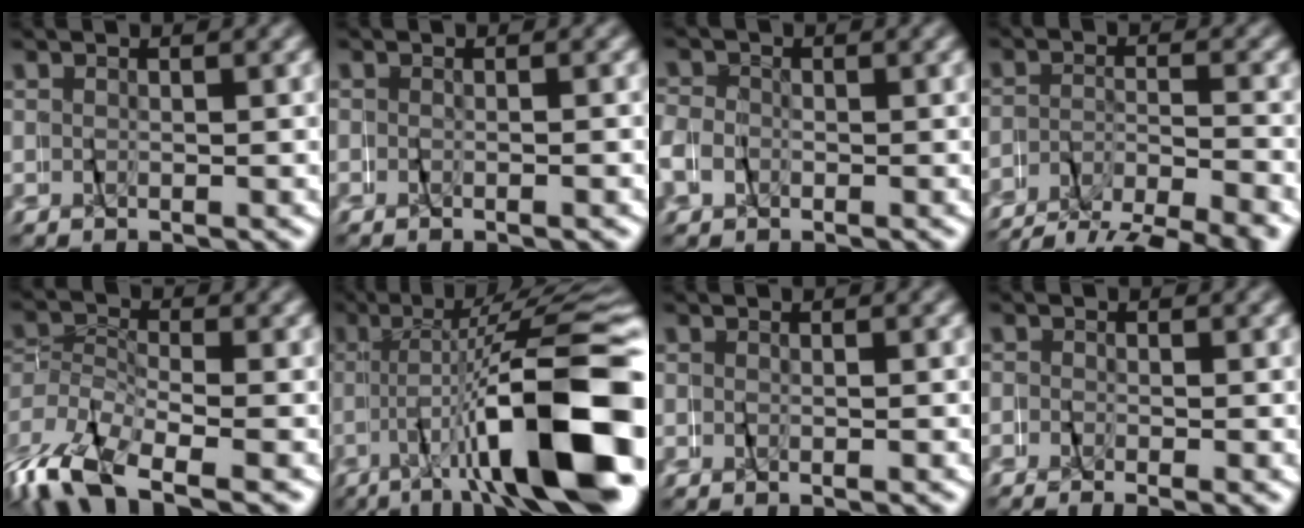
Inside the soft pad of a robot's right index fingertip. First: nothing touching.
{"total": 1.0, "force": [-0.7, -0.7, 0.0], "torque": [-0.003, 0.003, -0.016]}
{"total": 2.8, "force": [-0.6, 2.7, 0.2], "torque": [-0.013, 0.008, -0.021]}
{"total": 6.2, "force": [-4.7, 2.8, 3.0], "torque": [-0.044, -0.005, -0.081]}
{"total": 5.9, "force": [-4.2, 2.8, 3.1], "torque": [-0.084, -0.025, -0.058]}
{"total": 15.0, "force": [-3.2, 3.9, 14.1], "torque": [-0.193, 0.005, -0.036]}
{"total": 0.5, "force": [-0.5, -0.2, 0.1], "torque": [-0.006, 0.001, -0.011]}
{"total": 1.6, "force": [-1.5, -0.3, 0.1], "torque": [-0.005, 0.000, -0.031]}